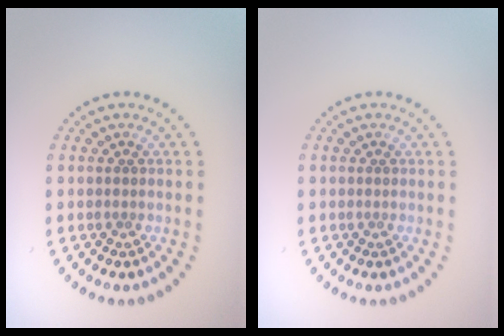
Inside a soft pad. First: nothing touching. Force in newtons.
{"total": 0.0}